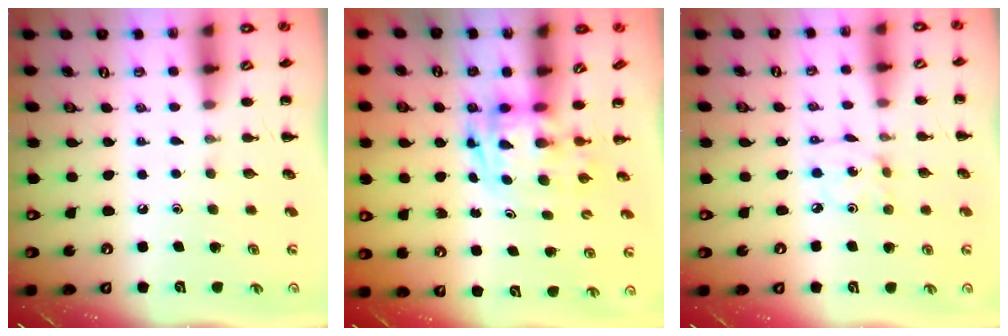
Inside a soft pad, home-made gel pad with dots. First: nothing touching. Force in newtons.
{"total": 2.8, "press": 2.7, "slide": 0.5}
{"total": 2.5, "press": 2.5, "slide": 0.5}